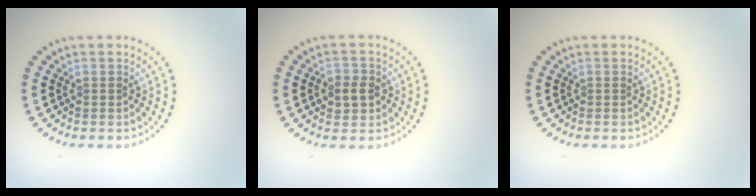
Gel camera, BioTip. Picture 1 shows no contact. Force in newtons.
{"total": 2.4, "press": 2.4, "slide": 0.5}
{"total": 0.0}